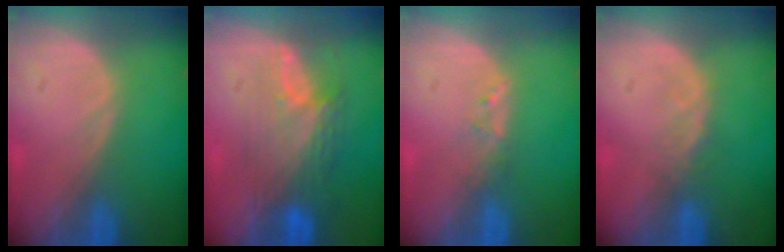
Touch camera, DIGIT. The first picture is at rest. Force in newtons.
{"total": 7.3, "press": 7.1, "slide": 1.3}
{"total": 1.2, "press": 1.1, "slide": 0.2}
{"total": 1.4, "press": 1.4, "slide": 0.2}